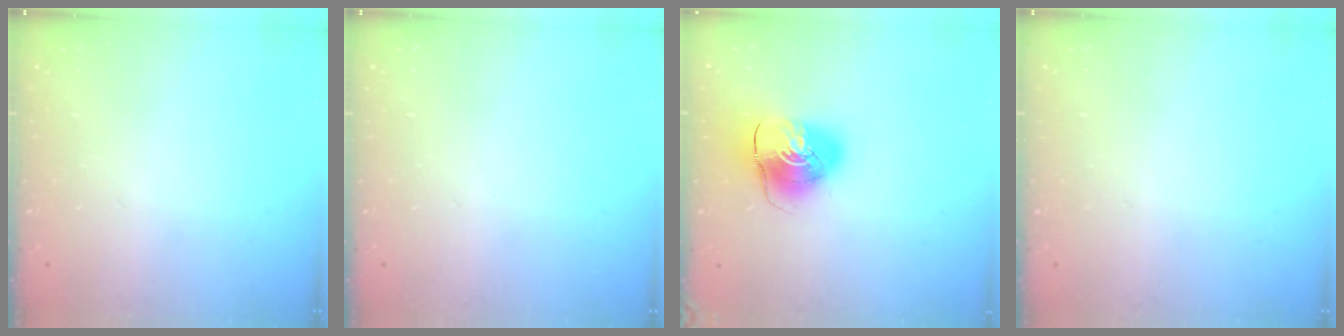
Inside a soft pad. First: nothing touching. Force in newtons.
{"total": 0.0}
{"total": 11.3, "press": 11.2, "slide": 1.4}
{"total": 0.0}